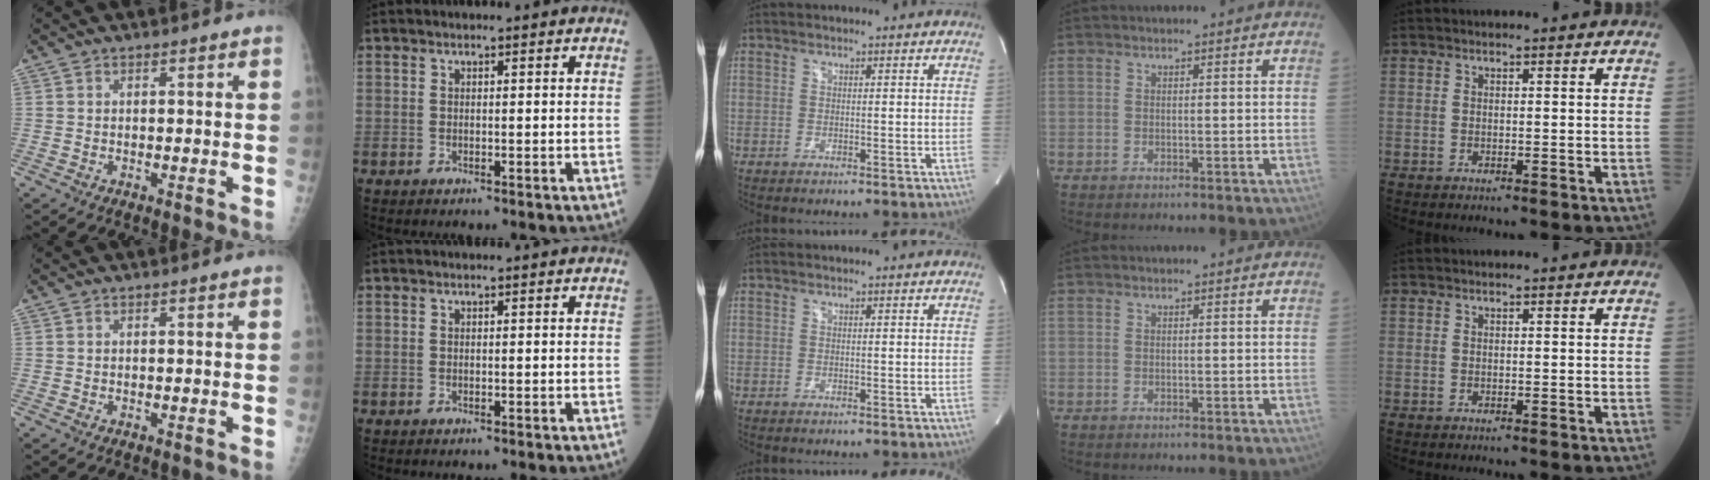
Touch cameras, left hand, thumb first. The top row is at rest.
{}